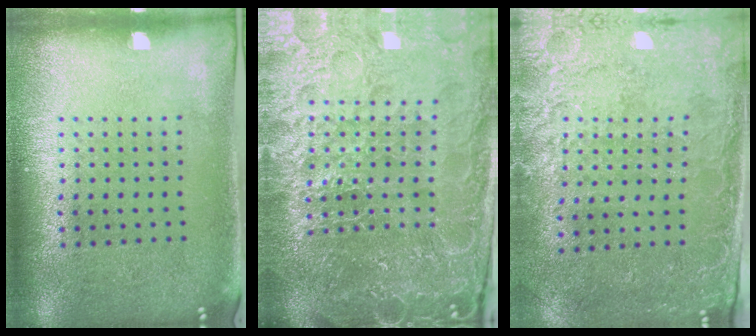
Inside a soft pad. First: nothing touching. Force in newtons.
{"total": 6.2, "press": 5.5, "slide": 2.8}
{"total": 2.6, "press": 2.4, "slide": 1.1}